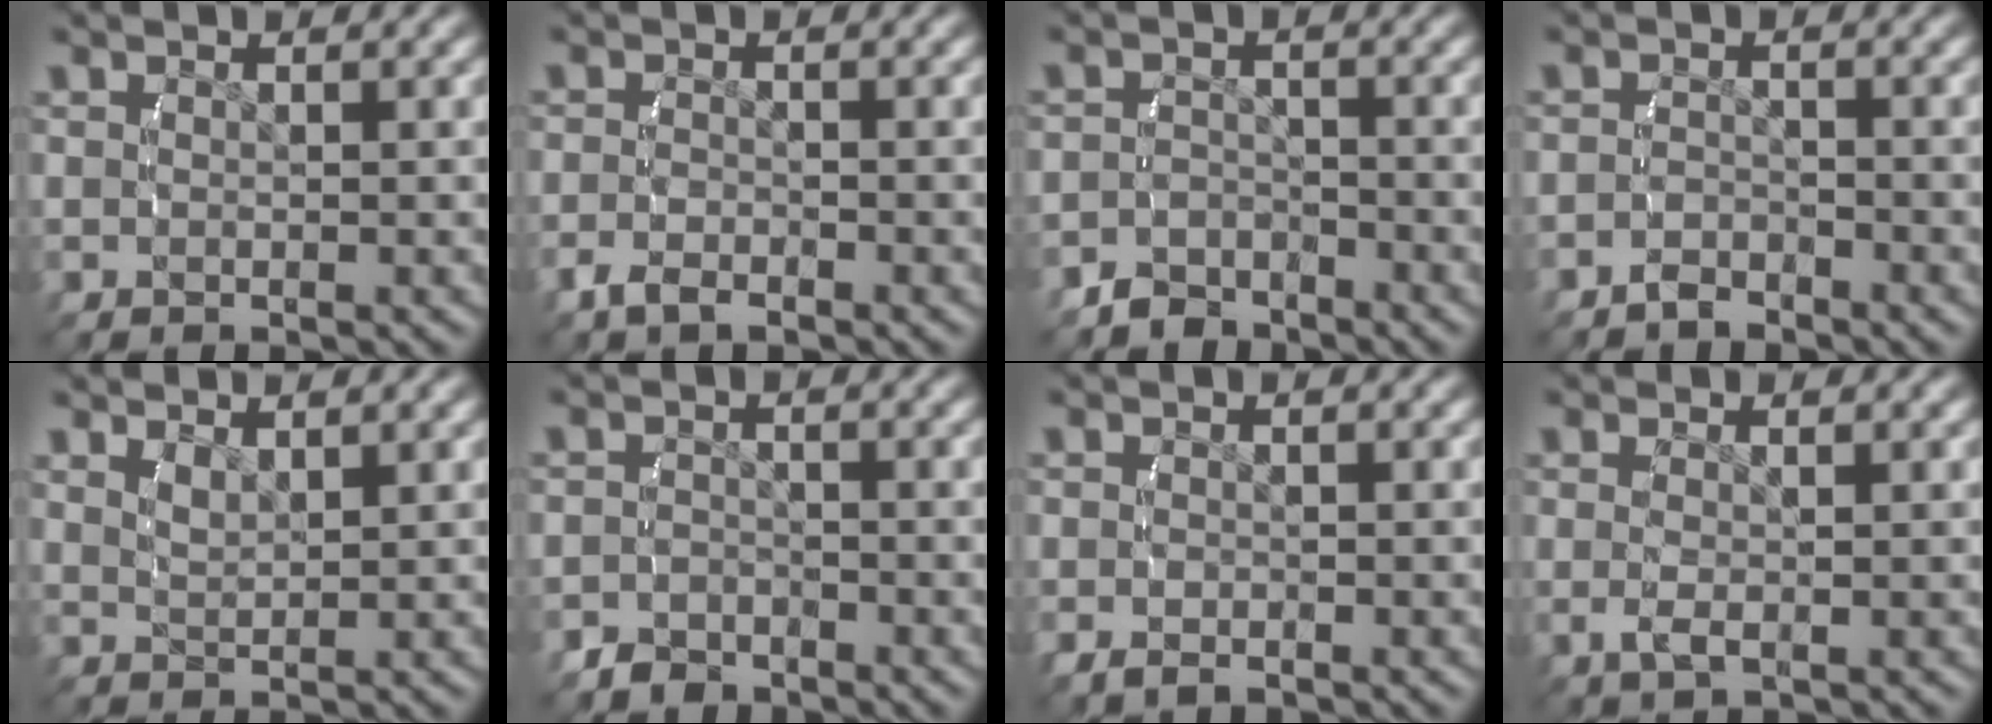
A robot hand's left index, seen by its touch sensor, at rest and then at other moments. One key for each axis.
{"total": 1.6, "fx": -1.4, "fy": 0.5, "fz": 0.6, "tx": -0.018, "ty": -0.006, "tz": -0.024}
{"total": 3.2, "fx": -2.9, "fy": 1.4, "fz": 0.3, "tx": -0.003, "ty": -0.014, "tz": -0.049}
{"total": 1.8, "fx": -1.7, "fy": 0.5, "fz": 0.1, "tx": -0.004, "ty": -0.007, "tz": -0.029}
{"total": 1.4, "fx": 1.2, "fy": -0.6, "fz": 0.5, "tx": -0.006, "ty": -0.005, "tz": 0.031}
{"total": 2.2, "fx": -2.1, "fy": 0.7, "fz": -0.3, "tx": 0.006, "ty": -0.010, "tz": -0.036}
{"total": 1.0, "fx": -0.9, "fy": 0.3, "fz": 0.4, "tx": -0.018, "ty": -0.008, "tz": -0.013}
{"total": 1.9, "fx": -0.3, "fy": 0.2, "fz": 1.8, "tx": -0.049, "ty": -0.010, "tz": 0.003}